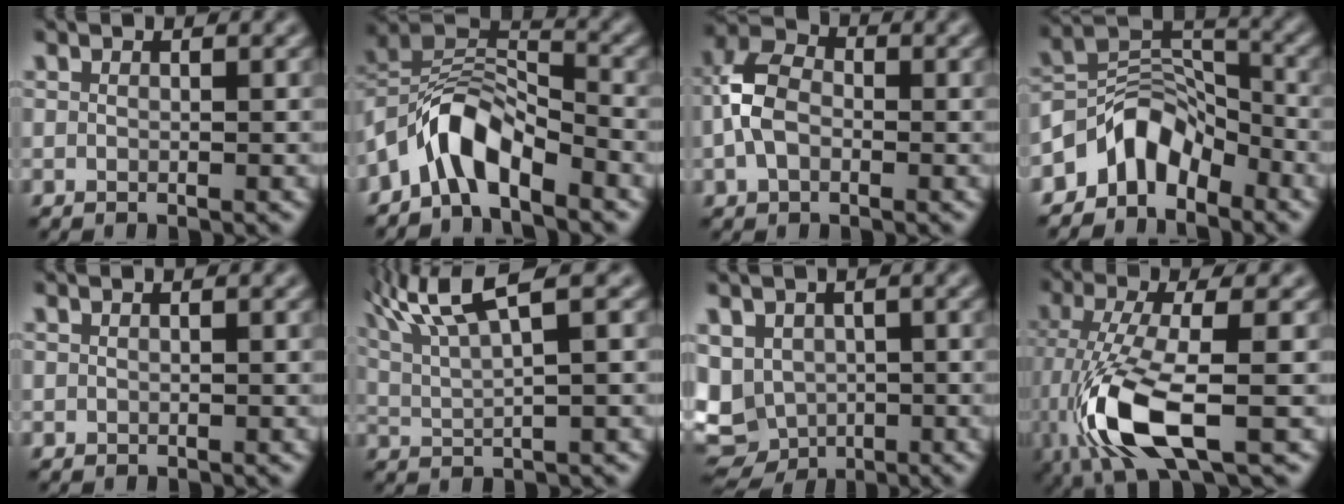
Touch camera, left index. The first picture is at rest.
{"total": 5.9, "force": [-4.2, 2.2, 3.5], "torque": [-0.058, 0.012, -0.085]}
{"total": 4.6, "force": [-1.1, 3.1, 3.1], "torque": [-0.070, 0.009, -0.032]}
{"total": 5.2, "force": [-4.1, 2.8, 1.8], "torque": [-0.015, 0.011, -0.083]}
{"total": 0.0}
{"total": 6.1, "force": [3.5, 1.2, 4.9], "torque": [-0.088, 0.017, 0.069]}
{"total": 7.8, "force": [-2.5, 6.1, 4.2], "torque": [-0.078, -0.018, -0.036]}
{"total": 8.9, "force": [-3.9, 2.5, 7.6], "torque": [-0.179, -0.012, -0.079]}